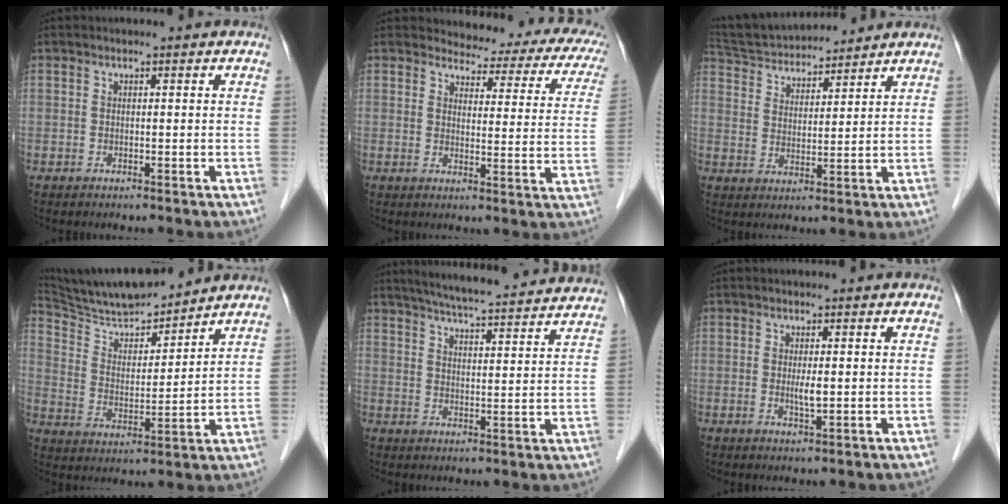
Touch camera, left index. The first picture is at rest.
{"total": 13.3, "force": [11.7, 4.4, 4.6], "torque": [-0.028, -0.021, 0.105]}
{"total": 13.1, "force": [12.3, 2.4, 4.0], "torque": [-0.075, 0.028, 0.214]}
{"total": 14.0, "force": [13.1, 1.4, 4.7], "torque": [-0.092, 0.003, 0.235]}
{"total": 20.4, "force": [18.7, 1.4, 7.8], "torque": [-0.120, -0.001, 0.242]}
{"total": 1.8, "force": [0.0, 0.2, 1.8], "torque": [-0.036, -0.007, 0.001]}